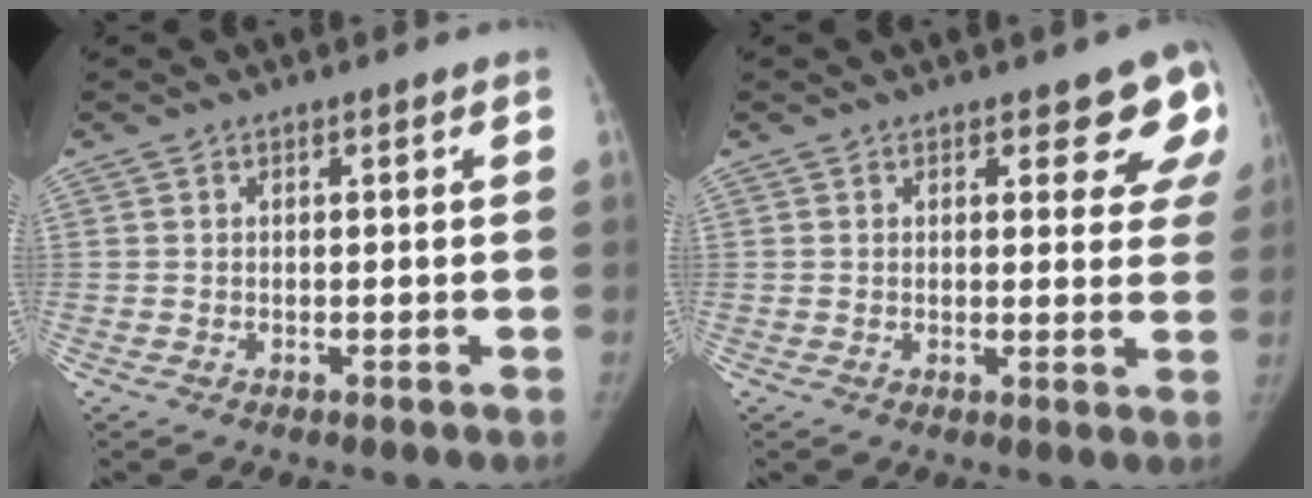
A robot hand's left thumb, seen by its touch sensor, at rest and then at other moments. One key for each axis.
{"total": 7.1, "fx": 4.8, "fy": 3.4, "fz": 4.0, "tx": -0.008, "ty": -0.026, "tz": 0.043}